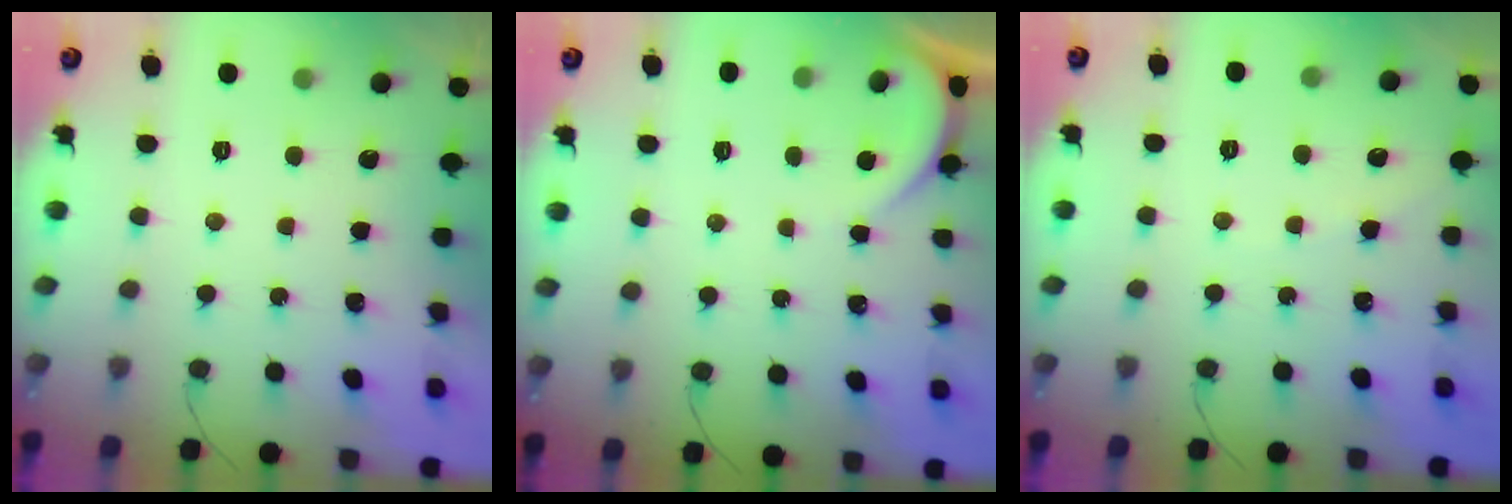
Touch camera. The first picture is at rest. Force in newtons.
{"total": 1.6, "press": 1.6, "slide": 0.2}
{"total": 2.3, "press": 2.3, "slide": 0.3}